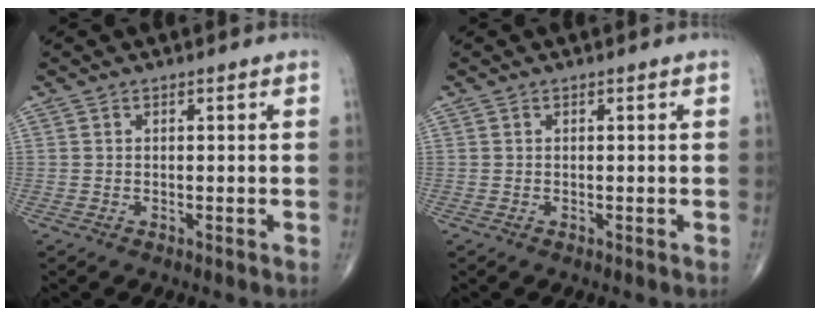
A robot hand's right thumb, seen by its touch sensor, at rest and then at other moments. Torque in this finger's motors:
{"motor_torque": [-0.26, -0.05, -0.19, -0.07, -0.04]}